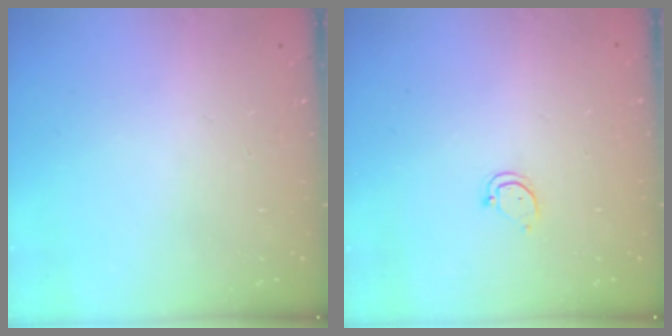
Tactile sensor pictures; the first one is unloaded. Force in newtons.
{"total": 3.6, "press": 3.6, "slide": 0.2}